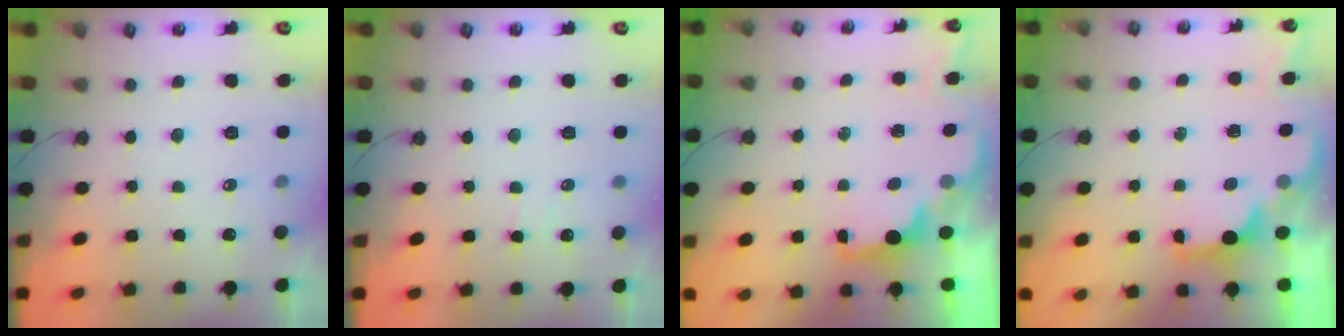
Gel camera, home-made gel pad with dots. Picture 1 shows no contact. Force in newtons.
{"total": 3.0, "press": 2.9, "slide": 0.8}
{"total": 1.9, "press": 1.7, "slide": 0.8}
{"total": 2.0, "press": 1.9, "slide": 0.8}